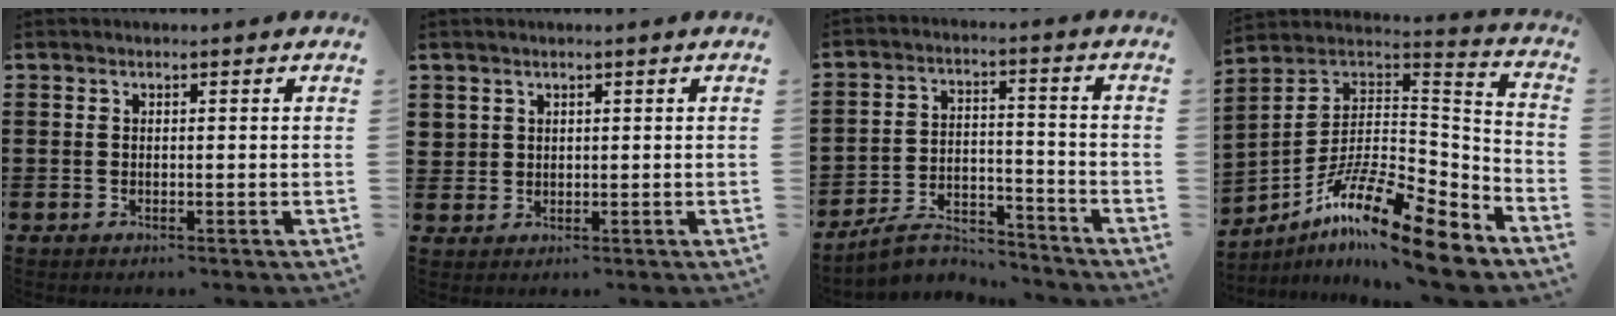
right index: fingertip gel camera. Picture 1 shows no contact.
{"total": 1.7, "force": [1.1, 1.3, 0.1], "torque": [-0.007, 0.007, 0.021]}
{"total": 5.3, "force": [-4.9, 1.1, 1.4], "torque": [-0.030, 0.007, -0.097]}
{"total": 16.4, "force": [-11.3, 3.6, 11.4], "torque": [-0.201, 0.027, -0.202]}